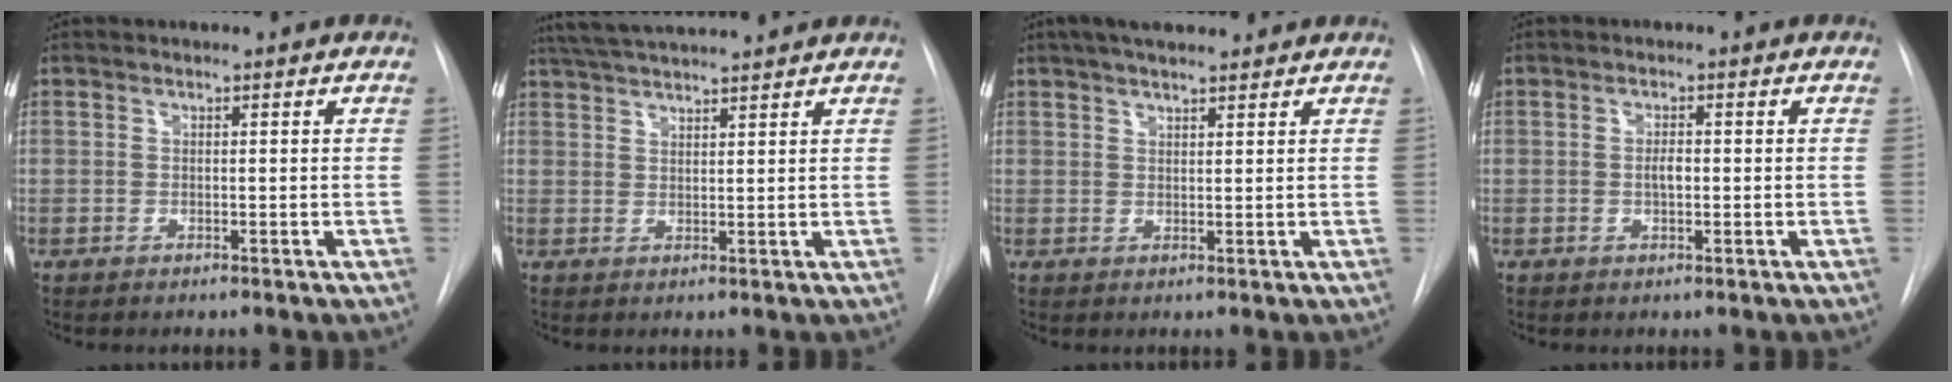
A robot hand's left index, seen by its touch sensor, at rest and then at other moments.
{"total": 9.2, "force": [8.5, -0.3, 3.4], "torque": [-0.068, 0.032, 0.135]}
{"total": 7.6, "force": [6.3, 1.6, 3.9], "torque": [-0.061, 0.027, 0.099]}
{"total": 1.5, "force": [-0.1, 0.6, 1.4], "torque": [-0.027, 0.000, -0.003]}